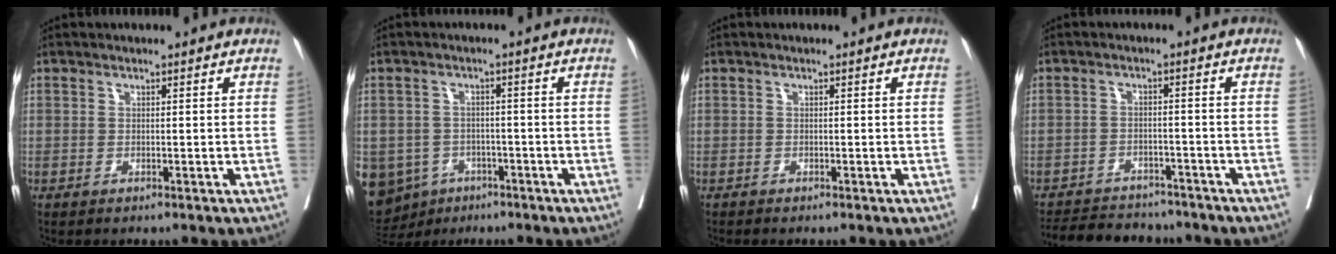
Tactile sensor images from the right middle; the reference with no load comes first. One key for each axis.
{"total": 10.1, "fx": -5.0, "fy": 8.5, "fz": 2.3, "tx": -0.084, "ty": 0.003, "tz": -0.067}
{"total": 0.0}
{"total": 10.1, "fx": -9.3, "fy": 3.3, "fz": 2.3, "tx": -0.039, "ty": 0.004, "tz": -0.126}